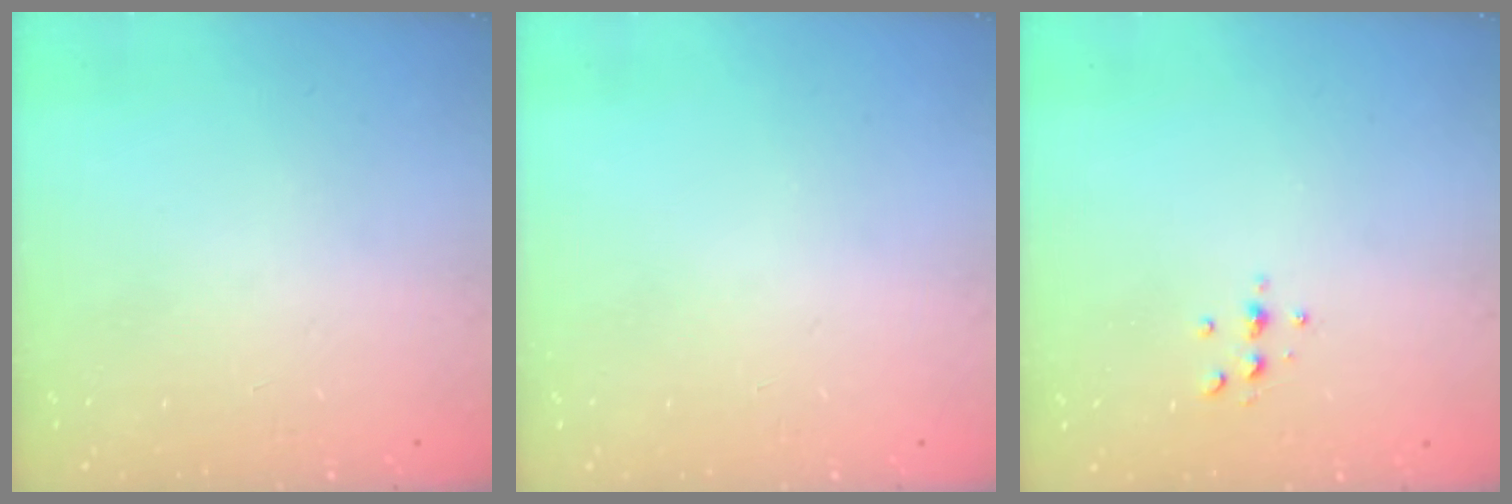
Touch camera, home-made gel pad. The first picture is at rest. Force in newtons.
{"total": 0.0}
{"total": 3.0, "press": 3.0, "slide": 0.4}